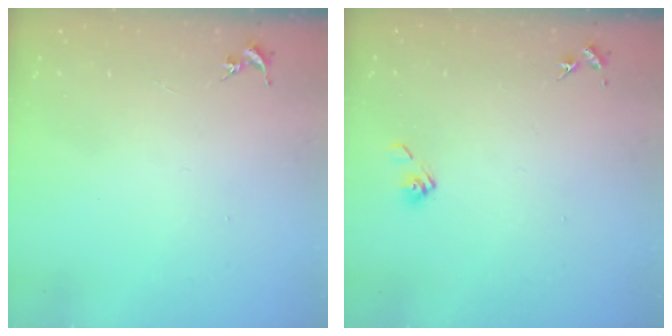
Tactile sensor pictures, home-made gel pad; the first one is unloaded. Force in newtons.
{"total": 5.4, "press": 4.9, "slide": 2.3}